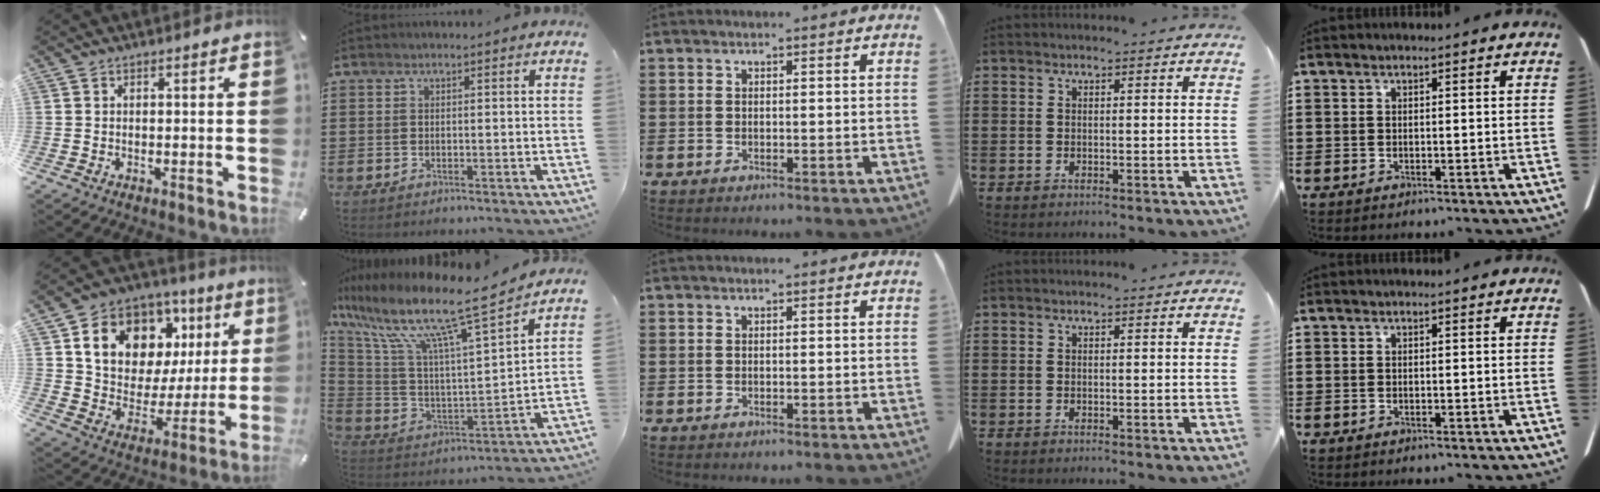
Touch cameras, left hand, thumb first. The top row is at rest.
{"thumb": {"total": 15.9, "force": [7.6, 11.7, 7.6], "torque": [-0.132, -0.038, 0.142]}, "index": {"total": 13.2, "force": [9.8, 1.1, 8.9], "torque": [-0.195, -0.064, 0.155]}}